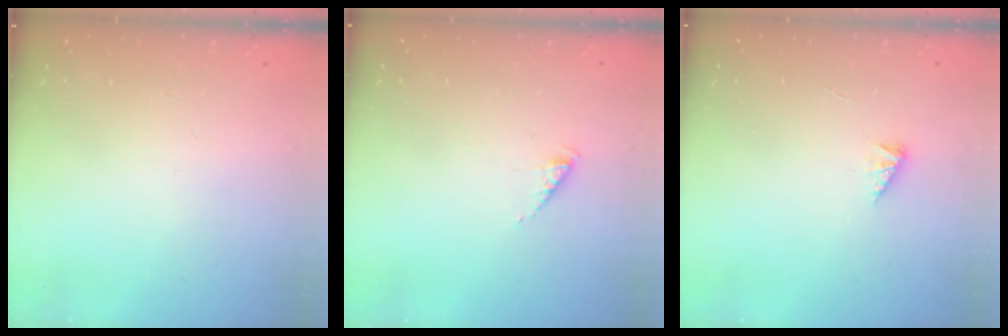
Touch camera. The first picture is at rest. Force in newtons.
{"total": 1.7, "press": 1.6, "slide": 0.4}
{"total": 1.9, "press": 1.8, "slide": 0.4}